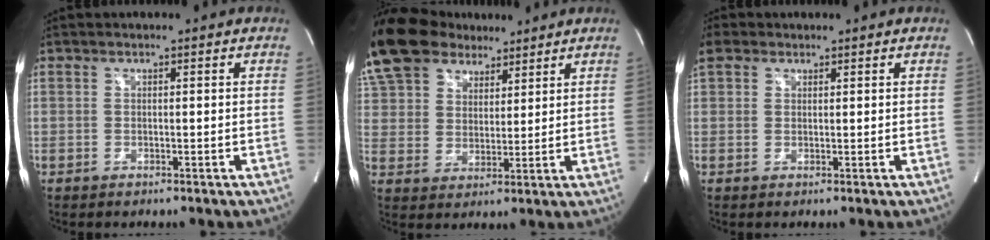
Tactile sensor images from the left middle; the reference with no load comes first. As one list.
[{"total": 17.5, "force": [13.5, 8.9, 6.7], "torque": [-0.180, 0.039, 0.253]}, {"total": 3.0, "force": [2.1, 1.9, 0.9], "torque": [-0.038, 0.018, 0.049]}]